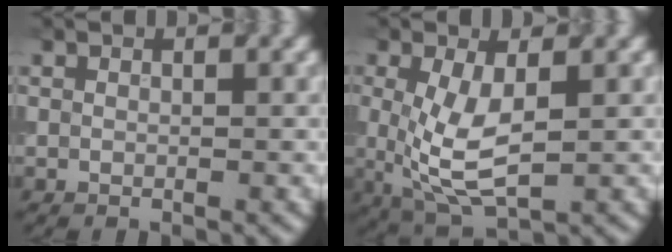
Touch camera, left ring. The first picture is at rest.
{"total": 5.8, "force": [0.1, 2.4, 5.3], "torque": [-0.126, -0.012, 0.006]}